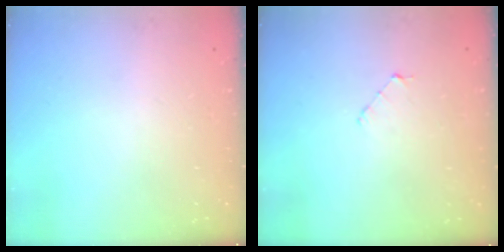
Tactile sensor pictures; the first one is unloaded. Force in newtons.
{"total": 2.9, "press": 2.9, "slide": 0.3}